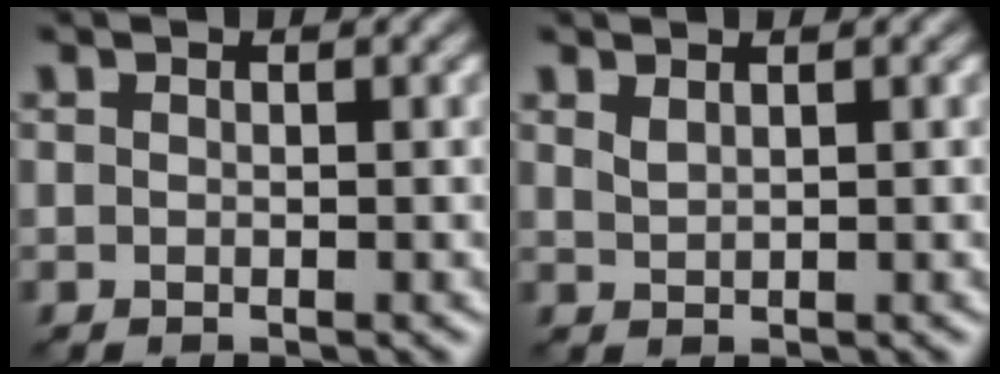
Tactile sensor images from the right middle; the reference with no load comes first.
{"total": 1.0, "force": [0.8, 0.2, 0.4], "torque": [-0.012, 0.000, 0.019]}